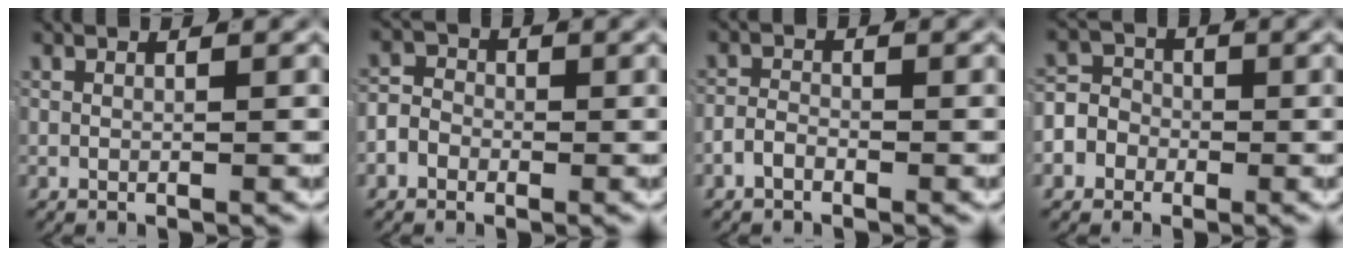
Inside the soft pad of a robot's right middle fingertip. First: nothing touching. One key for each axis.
{"total": 2.9, "fx": -1.1, "fy": 2.4, "fz": 1.2, "tx": -0.018, "ty": 0.000, "tz": -0.025}
{"total": 1.5, "fx": -1.1, "fy": 0.7, "fz": 0.7, "tx": -0.008, "ty": 0.003, "tz": -0.024}
{"total": 6.2, "fx": -1.4, "fy": 5.6, "fz": 2.1, "tx": -0.040, "ty": -0.005, "tz": -0.033}